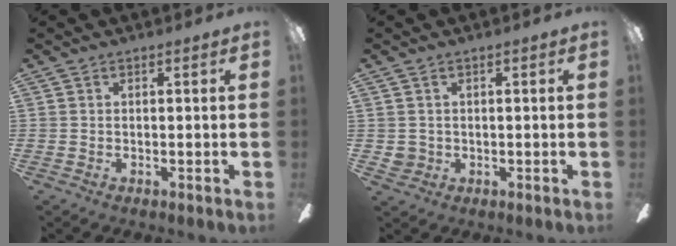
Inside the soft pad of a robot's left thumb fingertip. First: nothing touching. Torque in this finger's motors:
{"motor_torque": [-0.31, 0.48, 0.09, -0.20, -0.02]}